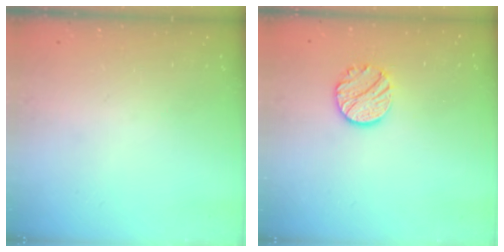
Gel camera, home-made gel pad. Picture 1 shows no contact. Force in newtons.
{"total": 10.0, "press": 9.9, "slide": 0.5}